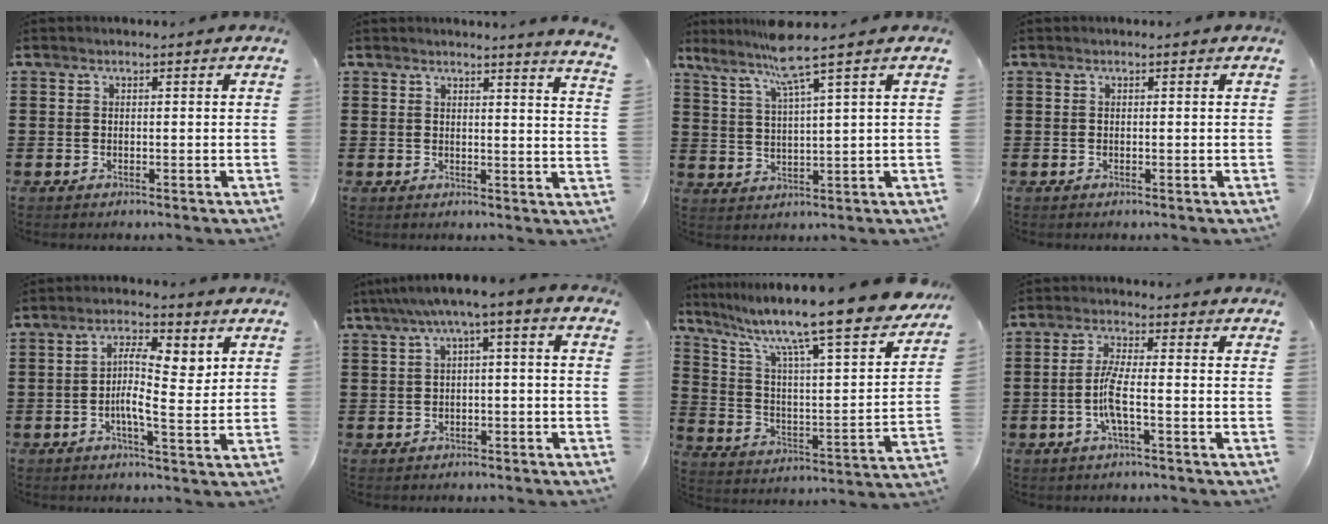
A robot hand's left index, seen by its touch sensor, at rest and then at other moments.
{"total": 2.9, "force": [2.6, -1.0, 0.7], "torque": [-0.013, -0.021, 0.045]}
{"total": 6.8, "force": [5.0, -0.6, 4.5], "torque": [-0.105, -0.020, 0.083]}
{"total": 0.0}
{"total": 7.7, "force": [0.6, 2.7, 7.2], "torque": [-0.127, 0.010, 0.007]}
{"total": 3.6, "force": [-1.4, 0.5, 3.2], "torque": [-0.059, 0.001, -0.033]}
{"total": 12.3, "force": [9.8, 0.7, 7.4], "torque": [-0.164, -0.073, 0.153]}
{"total": 5.2, "force": [-1.6, 0.7, 4.9], "torque": [-0.107, -0.006, -0.037]}